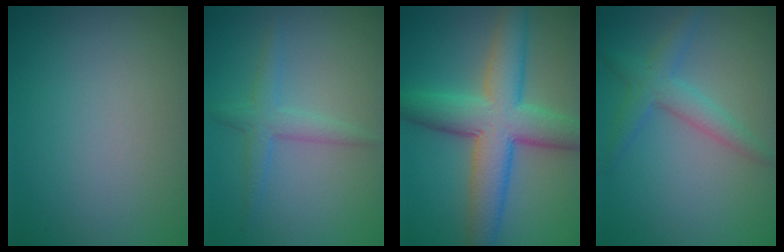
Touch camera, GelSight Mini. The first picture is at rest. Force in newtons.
{"total": 2.2, "press": 2.2, "slide": 0.1}
{"total": 8.6, "press": 8.6, "slide": 0.3}
{"total": 2.1, "press": 2.1, "slide": 0.1}